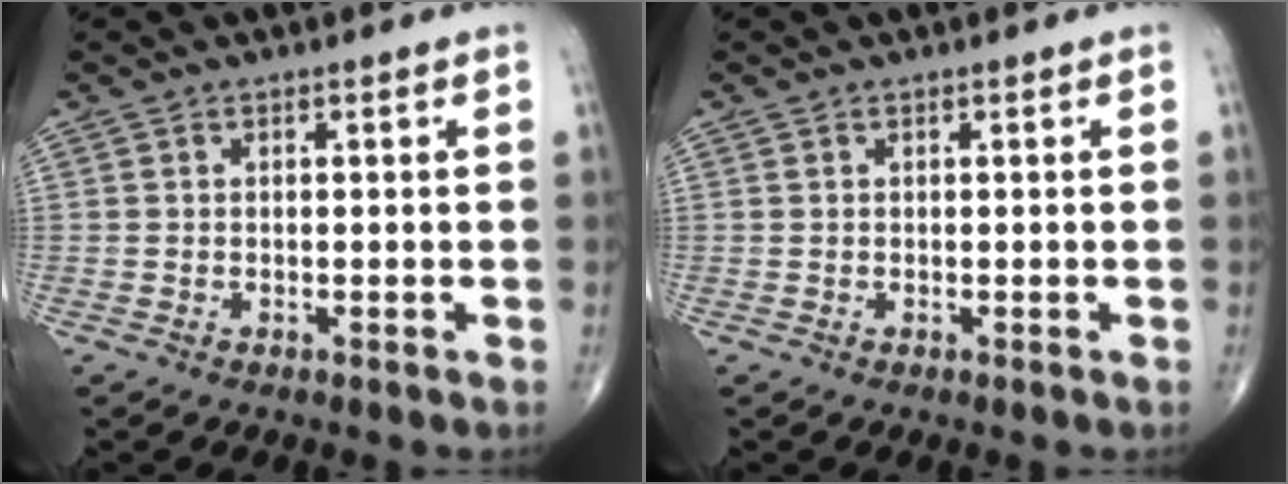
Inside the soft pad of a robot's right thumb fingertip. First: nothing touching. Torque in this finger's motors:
{"motor_torque": [-0.02, -0.07, 0.17, -0.01, 0.02]}